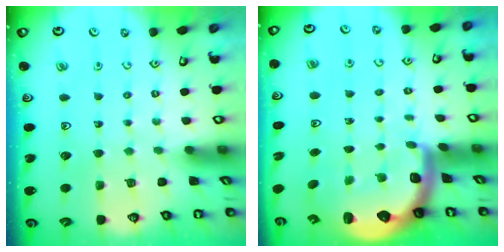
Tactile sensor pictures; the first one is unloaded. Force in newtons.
{"total": 2.9, "press": 2.6, "slide": 1.4}